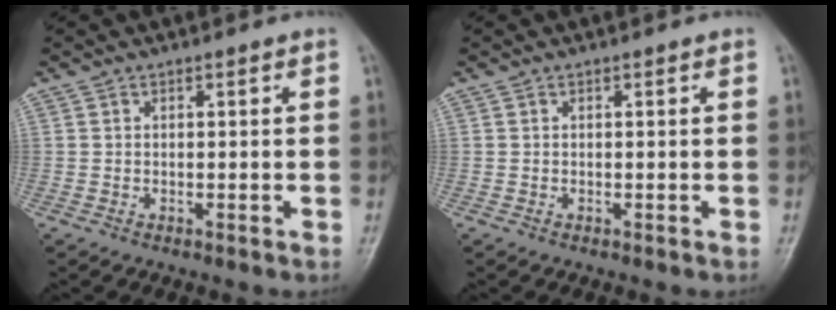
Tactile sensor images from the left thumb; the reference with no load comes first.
{"total": 0.0}